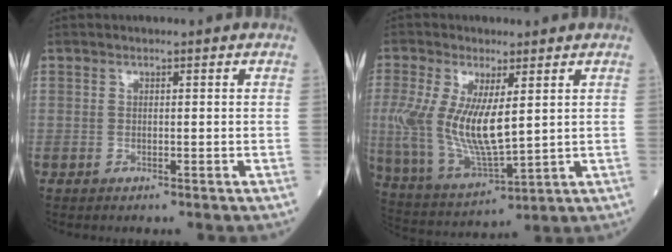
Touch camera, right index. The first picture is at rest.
{"total": 12.3, "force": [1.7, 3.8, 11.6], "torque": [-0.256, -0.013, 0.043]}